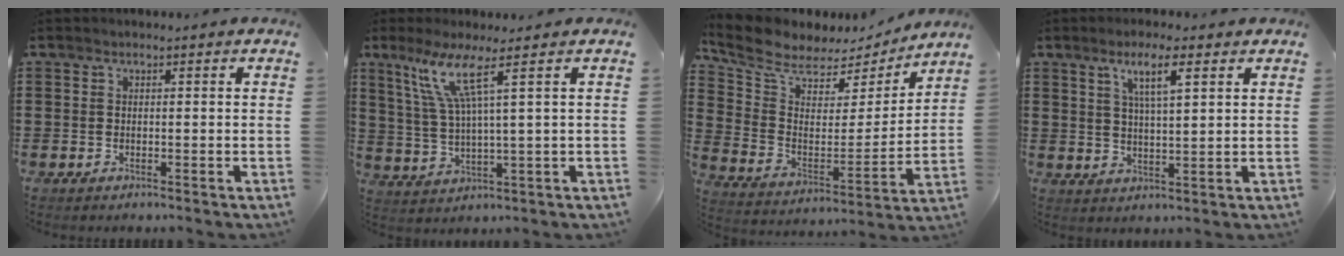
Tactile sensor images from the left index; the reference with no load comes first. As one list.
[{"total": 8.3, "force": [4.2, 0.0, 7.2], "torque": [-0.159, -0.008, 0.069]}, {"total": 7.3, "force": [5.9, 3.4, 2.6], "torque": [-0.089, -0.039, 0.101]}, {"total": 6.1, "force": [3.3, 1.3, 4.9], "torque": [-0.092, 0.000, 0.051]}]